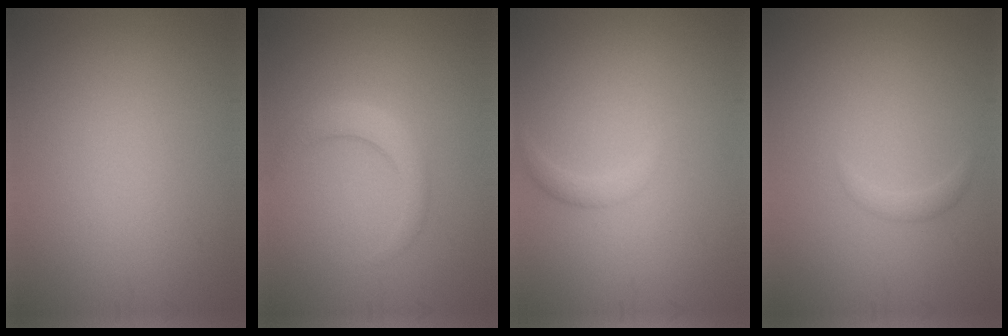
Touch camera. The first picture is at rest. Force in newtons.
{"total": 2.3, "press": 2.3, "slide": 0.0}
{"total": 1.1, "press": 1.1, "slide": 0.1}
{"total": 0.9, "press": 0.9, "slide": 0.0}